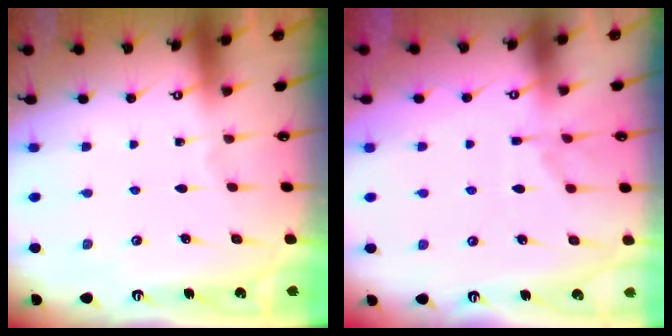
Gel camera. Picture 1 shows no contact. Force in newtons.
{"total": 1.4, "press": 0.6, "slide": 1.2}